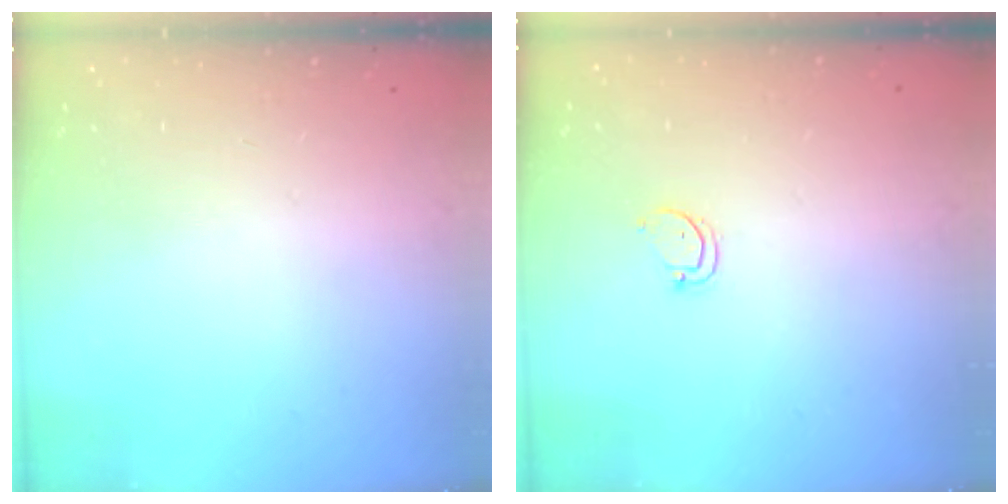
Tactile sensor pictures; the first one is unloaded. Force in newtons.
{"total": 2.6, "press": 2.6, "slide": 0.3}